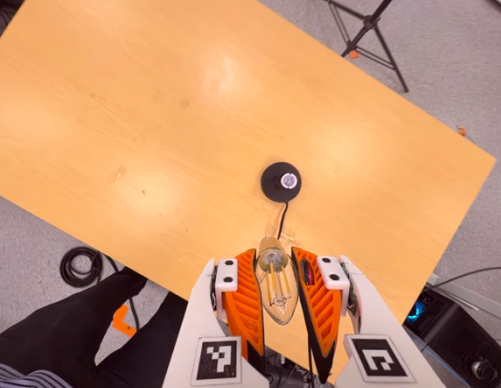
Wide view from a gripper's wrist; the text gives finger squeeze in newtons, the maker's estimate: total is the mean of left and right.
{"total": 23.1, "left": 24.5, "right": 21.7}